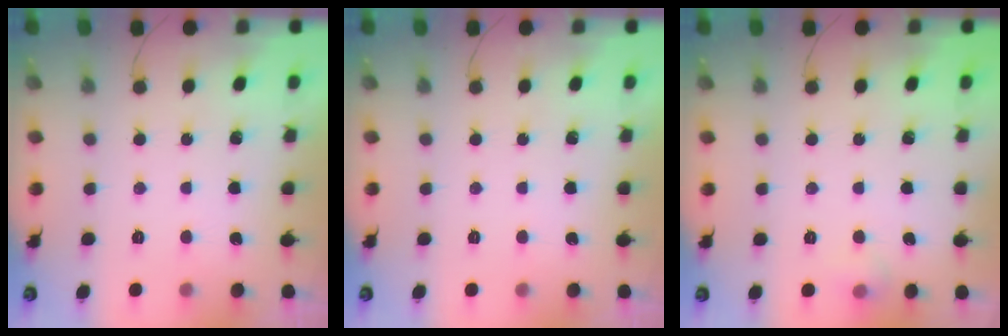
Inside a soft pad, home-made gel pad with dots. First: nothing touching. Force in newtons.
{"total": 0.0}
{"total": 6.8, "press": 4.2, "slide": 5.3}